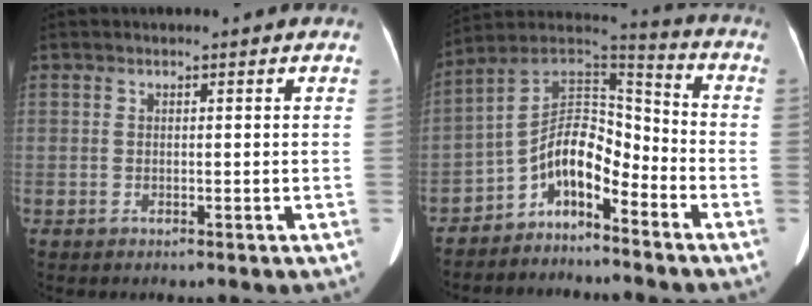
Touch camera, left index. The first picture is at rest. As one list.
[{"total": 9.8, "force": [-5.9, 4.0, 6.7], "torque": [-0.123, 0.044, -0.108]}]